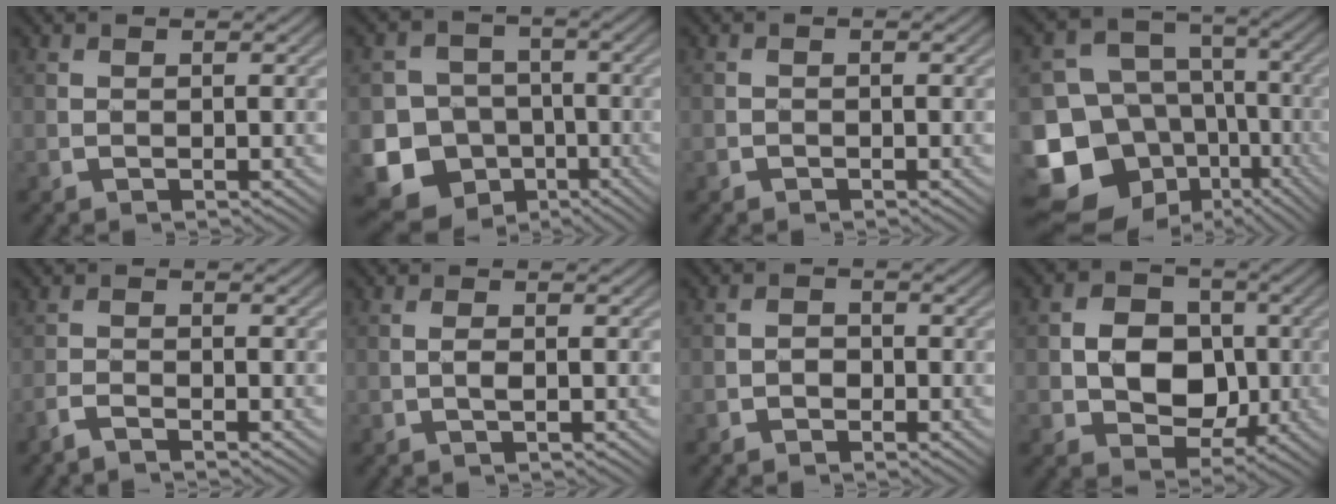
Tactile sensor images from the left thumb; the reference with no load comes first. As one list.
[{"total": 12.2, "force": [-4.6, 10.8, 3.6], "torque": [-0.106, -0.034, -0.105]}, {"total": 0.6, "force": [-0.5, 0.4, 0.0], "torque": [0.002, -0.005, -0.010]}, {"total": 18.8, "force": [-8.6, 15.1, 7.1], "torque": [-0.205, -0.034, -0.129]}, {"total": 1.9, "force": [-1.7, 0.1, 0.8], "torque": [-0.021, -0.005, -0.042]}, {"total": 1.2, "force": [-0.2, 0.2, 1.1], "torque": [-0.025, -0.002, -0.006]}, {"total": 1.5, "force": [-0.9, 1.0, 0.5], "torque": [-0.007, 0.002, -0.021]}, {"total": 7.8, "force": [-0.7, 6.3, 4.5], "torque": [-0.085, -0.002, -0.029]}]